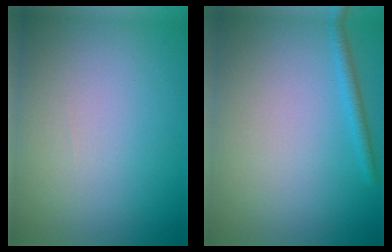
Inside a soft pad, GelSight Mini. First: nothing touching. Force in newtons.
{"total": 1.3, "press": 1.3, "slide": 0.0}